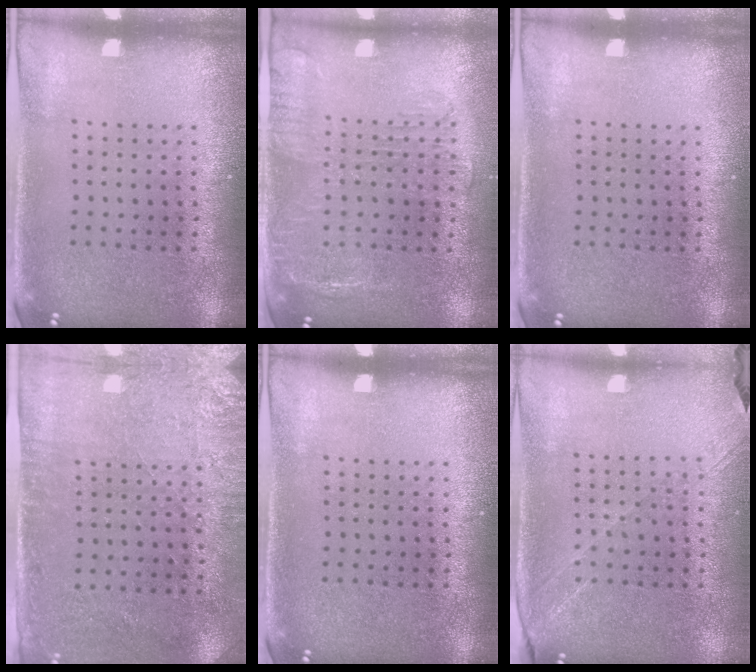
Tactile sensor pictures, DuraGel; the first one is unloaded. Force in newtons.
{"total": 1.9, "press": 1.5, "slide": 1.2}
{"total": 0.0}
{"total": 2.8, "press": 2.3, "slide": 1.6}
{"total": 0.0}
{"total": 1.4, "press": 1.3, "slide": 0.6}